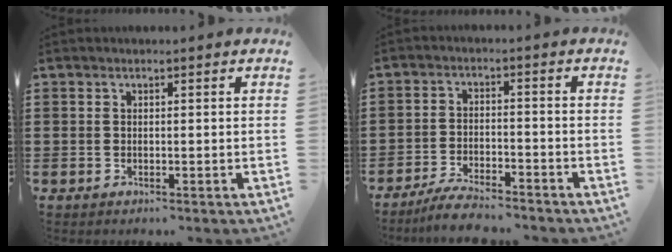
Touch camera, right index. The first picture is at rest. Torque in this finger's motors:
{"motor_torque": [-0.45, 0.51, 0.35, 0.05]}